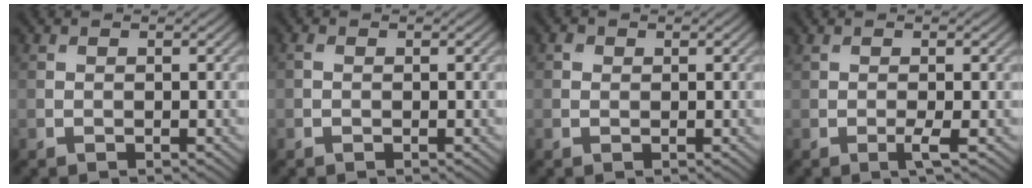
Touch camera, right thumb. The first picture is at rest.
{"total": 0.8, "force": [0.1, 0.5, 0.6], "torque": [-0.014, 0.003, -0.001]}
{"total": 0.6, "force": [0.3, 0.6, 0.1], "torque": [-0.001, 0.001, 0.002]}
{"total": 2.0, "force": [-0.1, 0.2, 1.9], "torque": [-0.046, 0.004, -0.006]}